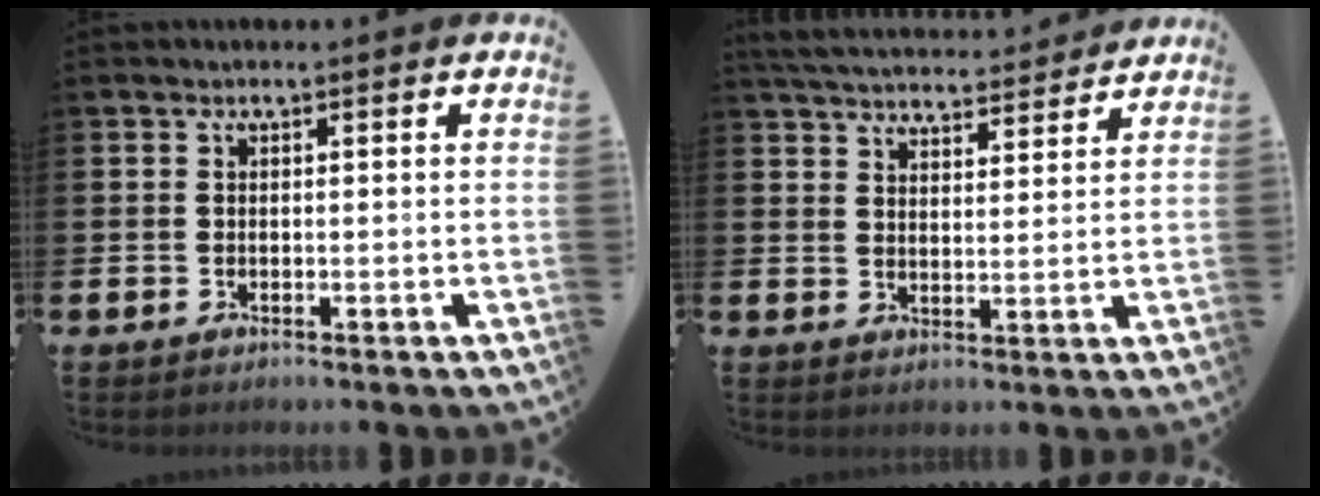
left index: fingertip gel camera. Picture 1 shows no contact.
{"total": 5.2, "force": [5.1, 0.8, 0.4], "torque": [-0.020, -0.035, 0.089]}